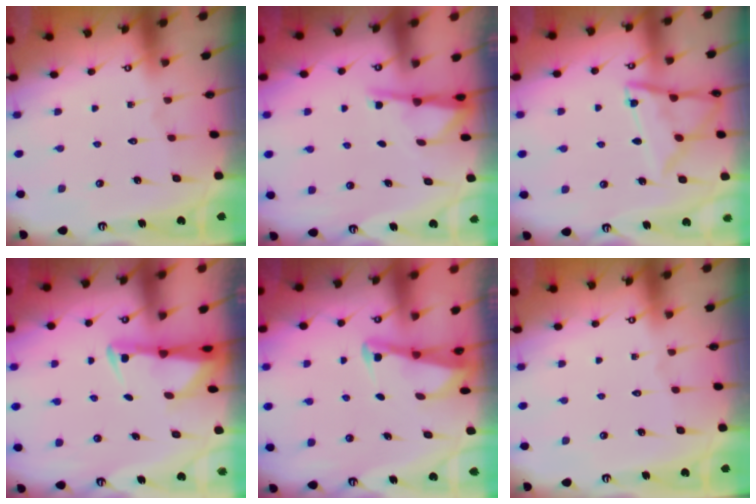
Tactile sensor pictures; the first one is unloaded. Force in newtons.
{"total": 2.4, "press": 2.4, "slide": 0.3}
{"total": 12.4, "press": 12.4, "slide": 1.1}
{"total": 3.0, "press": 2.9, "slide": 0.5}
{"total": 3.0, "press": 3.0, "slide": 0.4}
{"total": 0.0}